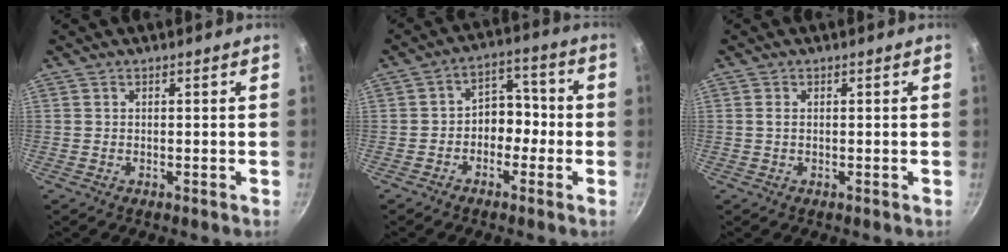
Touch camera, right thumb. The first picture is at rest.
{"total": 6.8, "force": [-1.9, 5.2, 4.0], "torque": [-0.004, 0.039, -0.041]}
{"total": 0.8, "force": [0.0, 0.5, 0.7], "torque": [-0.014, 0.001, 0.000]}